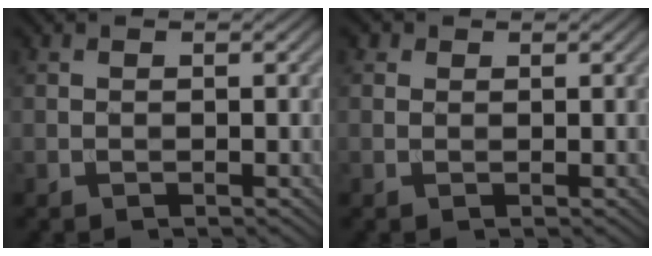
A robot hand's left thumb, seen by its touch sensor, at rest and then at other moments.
{"total": 1.0, "force": [0.6, 0.8, 0.3], "torque": [-0.004, 0.003, 0.006]}